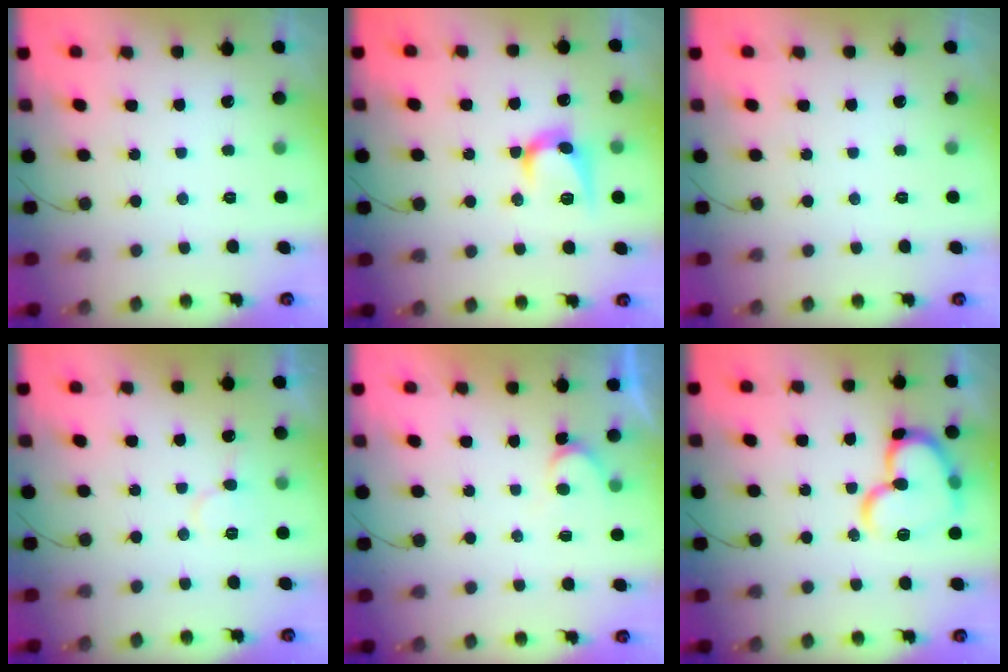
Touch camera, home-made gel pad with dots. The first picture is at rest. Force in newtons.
{"total": 10.3, "press": 10.3, "slide": 0.7}
{"total": 0.0}
{"total": 7.5, "press": 7.5, "slide": 0.5}
{"total": 3.5, "press": 3.5, "slide": 0.3}
{"total": 16.0, "press": 15.9, "slide": 1.3}